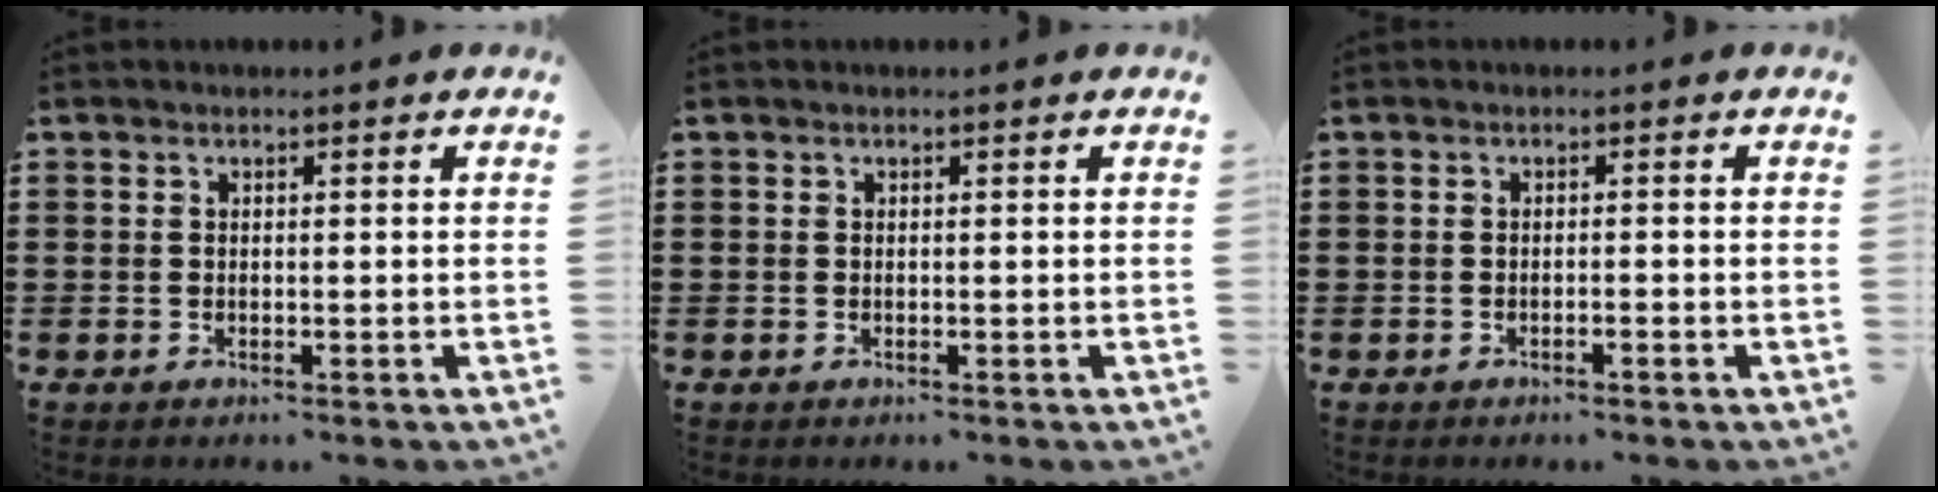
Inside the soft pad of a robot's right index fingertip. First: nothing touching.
{"total": 0.0}
{"total": 0.6, "force": [-0.6, 0.0, 0.3], "torque": [-0.007, -0.002, -0.010]}